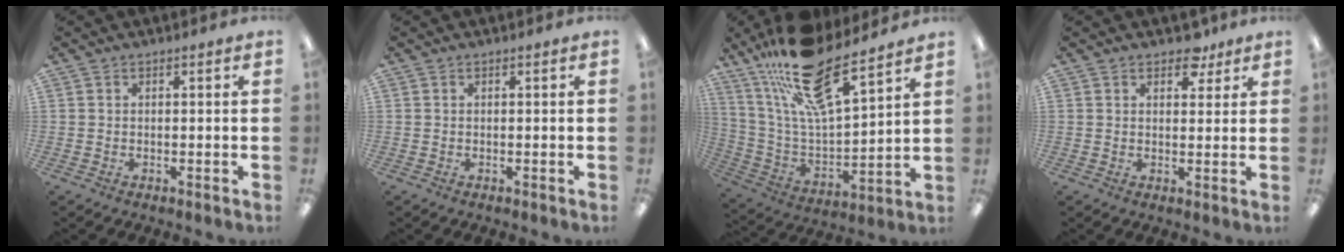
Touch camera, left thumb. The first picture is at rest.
{"total": 0.0}
{"total": 21.1, "force": [16.1, 6.4, 12.0], "torque": [-0.229, -0.094, 0.282]}
{"total": 4.7, "force": [3.4, 2.6, 2.0], "torque": [-0.007, -0.016, 0.054]}